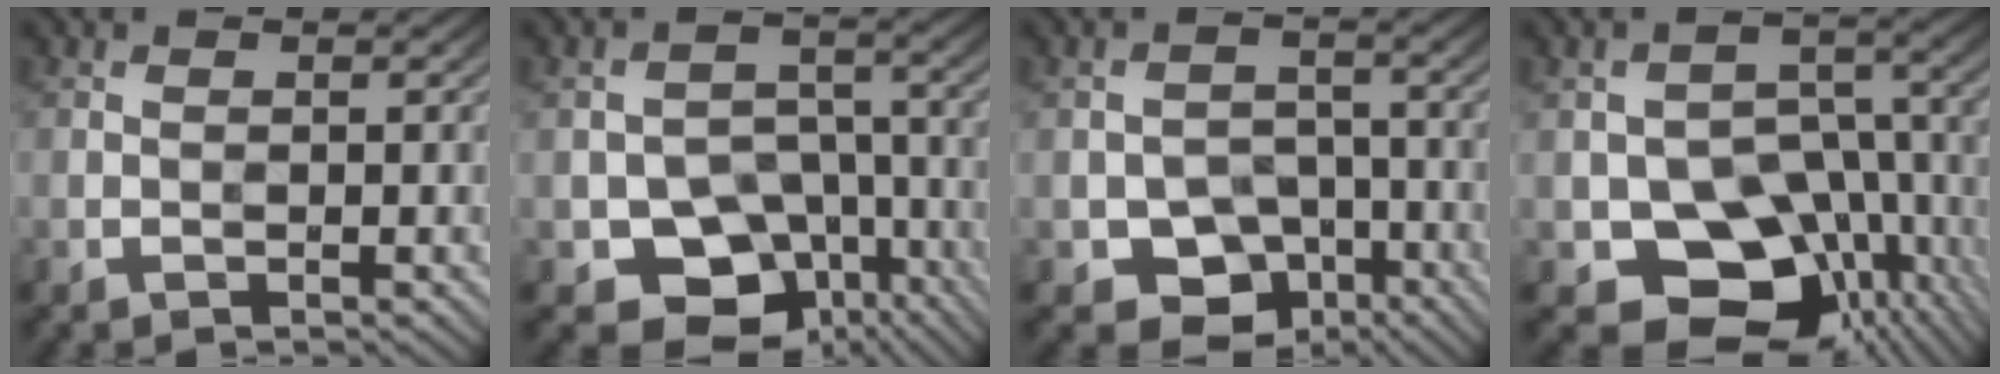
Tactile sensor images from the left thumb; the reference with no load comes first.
{"total": 10.4, "force": [-5.9, 7.0, 4.9], "torque": [-0.082, -0.030, -0.096]}
{"total": 7.8, "force": [-4.2, 5.7, 3.4], "torque": [-0.057, -0.020, -0.071]}
{"total": 13.6, "force": [-5.3, 9.5, 8.1], "torque": [-0.121, -0.034, -0.084]}